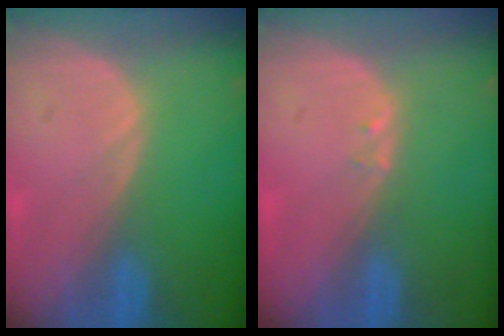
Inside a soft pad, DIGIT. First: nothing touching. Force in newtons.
{"total": 0.6, "press": 0.6, "slide": 0.2}